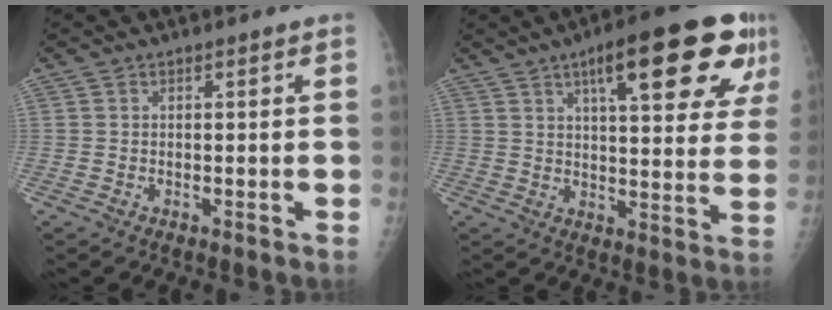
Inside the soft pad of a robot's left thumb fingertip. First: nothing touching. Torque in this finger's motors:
{"motor_torque": [2.88, 2.13, 1.63, -0.81, 0.15]}